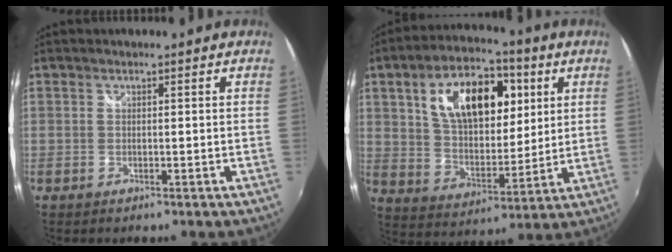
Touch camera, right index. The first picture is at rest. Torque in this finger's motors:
{"motor_torque": [1.28, 0.86, 0.85, 0.15]}